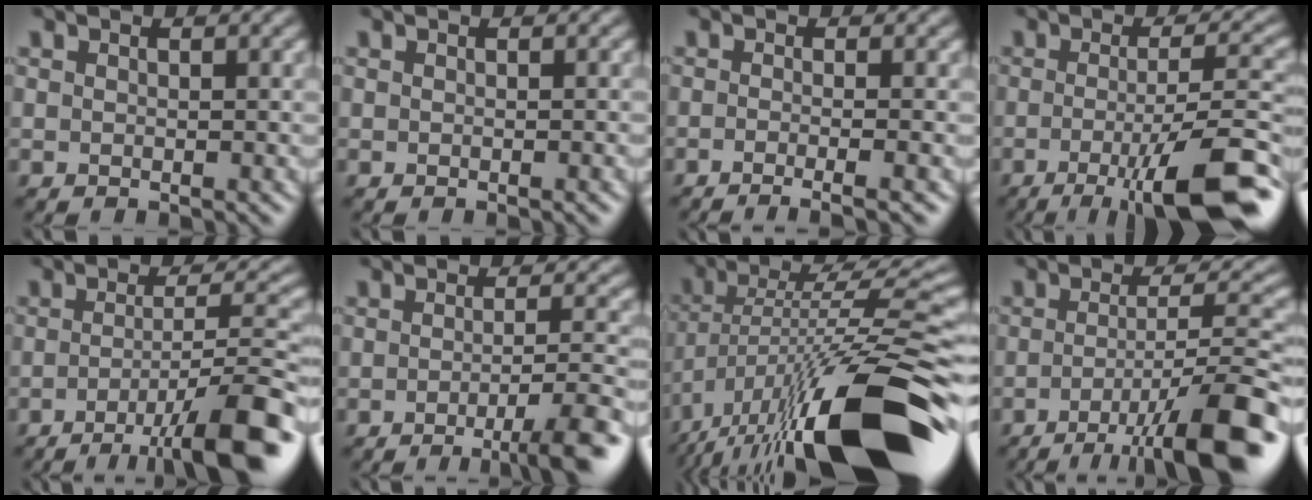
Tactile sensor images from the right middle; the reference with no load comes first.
{"total": 0.7, "force": [-0.2, 0.1, 0.7], "torque": [-0.004, 0.002, -0.004]}
{"total": 3.7, "force": [-1.6, 1.2, 3.1], "torque": [-0.022, -0.003, -0.032]}
{"total": 10.5, "force": [-4.2, 2.2, 9.4], "torque": [-0.124, -0.005, -0.070]}
{"total": 10.6, "force": [-5.4, 2.1, 8.9], "torque": [-0.117, 0.001, -0.087]}
{"total": 5.8, "force": [-2.7, 1.2, 5.0], "torque": [-0.066, -0.001, -0.043]}
{"total": 16.1, "force": [-8.1, 4.3, 13.2], "torque": [-0.225, 0.016, -0.142]}
{"total": 11.8, "force": [-5.9, 2.6, 9.9], "torque": [-0.137, -0.002, -0.095]}